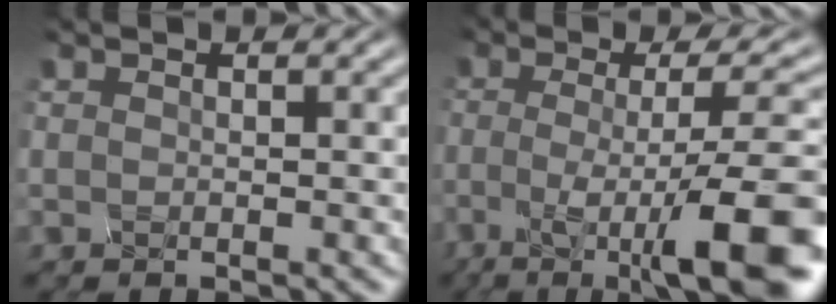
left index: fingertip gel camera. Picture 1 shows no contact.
{"total": 9.7, "force": [-3.1, 1.9, 9.0], "torque": [-0.130, -0.009, -0.031]}